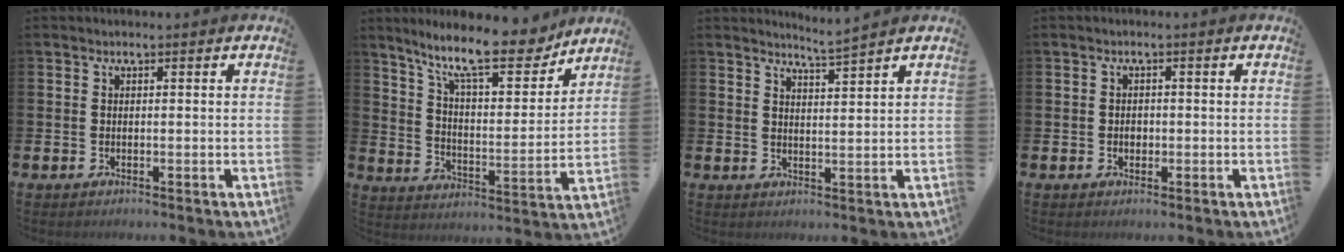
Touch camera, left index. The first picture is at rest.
{"total": 12.7, "force": [10.6, 2.9, 6.3], "torque": [-0.131, -0.062, 0.180]}
{"total": 4.0, "force": [3.9, -0.8, 0.2], "torque": [-0.008, -0.025, 0.068]}
{"total": 1.4, "force": [-0.1, 1.1, 0.8], "torque": [-0.001, 0.001, -0.007]}